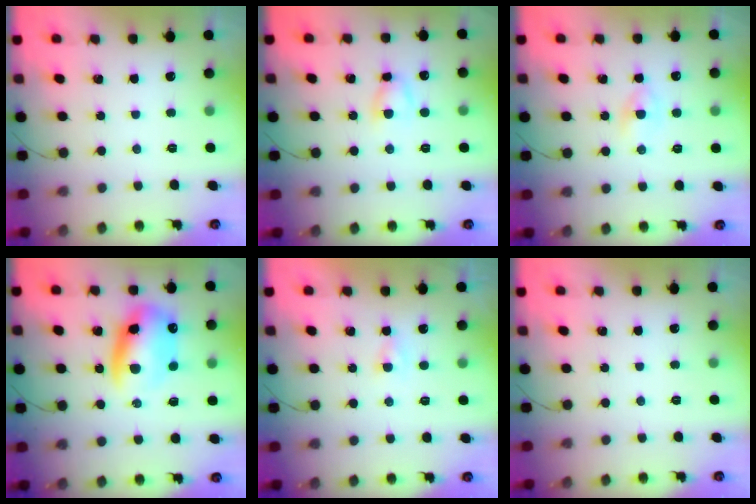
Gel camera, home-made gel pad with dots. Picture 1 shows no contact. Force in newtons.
{"total": 3.9, "press": 3.9, "slide": 0.6}
{"total": 2.1, "press": 2.0, "slide": 0.7}
{"total": 12.9, "press": 12.4, "slide": 3.5}
{"total": 0.9, "press": 0.7, "slide": 0.6}
{"total": 0.0}